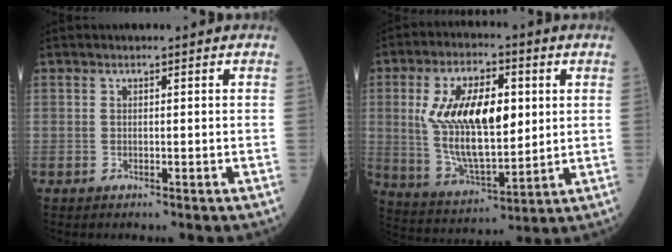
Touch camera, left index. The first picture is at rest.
{"total": 15.7, "force": [2.7, 6.2, 14.1], "torque": [-0.274, 0.010, 0.055]}